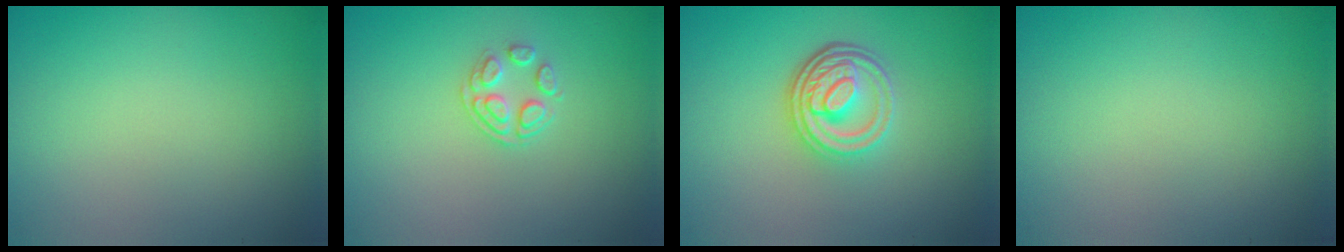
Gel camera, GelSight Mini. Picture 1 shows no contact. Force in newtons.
{"total": 1.8, "press": 1.2, "slide": 1.4}
{"total": 4.3, "press": 3.3, "slide": 2.8}
{"total": 0.0}